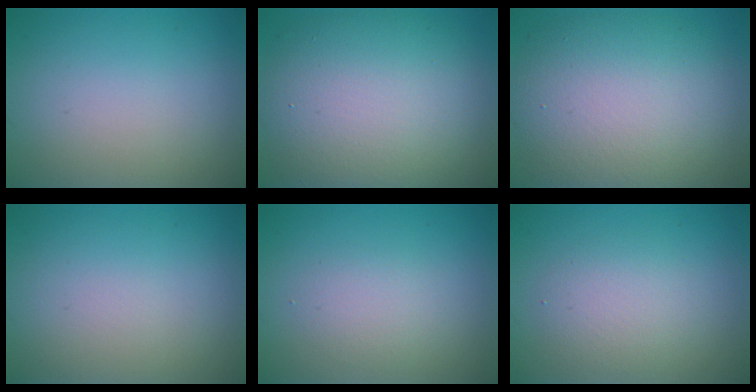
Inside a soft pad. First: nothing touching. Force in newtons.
{"total": 11.3, "press": 11.3, "slide": 0.7}
{"total": 11.0, "press": 11.0, "slide": 0.4}
{"total": 0.0}
{"total": 1.9, "press": 1.9, "slide": 0.1}
{"total": 2.6, "press": 2.6, "slide": 0.1}